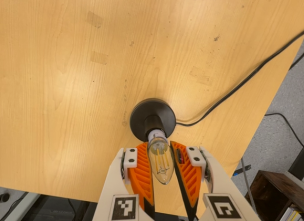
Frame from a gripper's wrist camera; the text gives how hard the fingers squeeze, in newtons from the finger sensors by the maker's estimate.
{"total": 13.6, "left": 13.8, "right": 13.4}